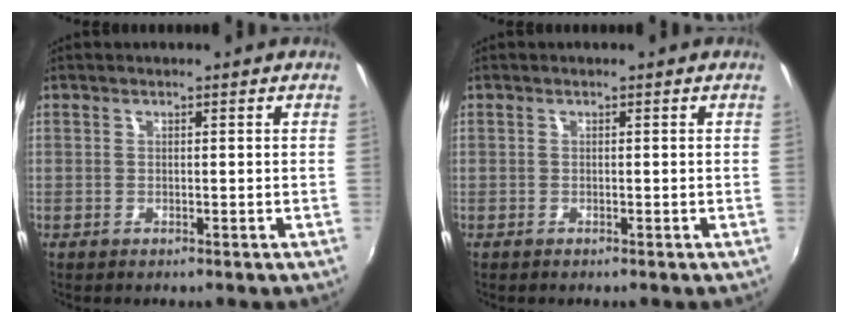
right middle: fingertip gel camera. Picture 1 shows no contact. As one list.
[{"total": 0.0}]